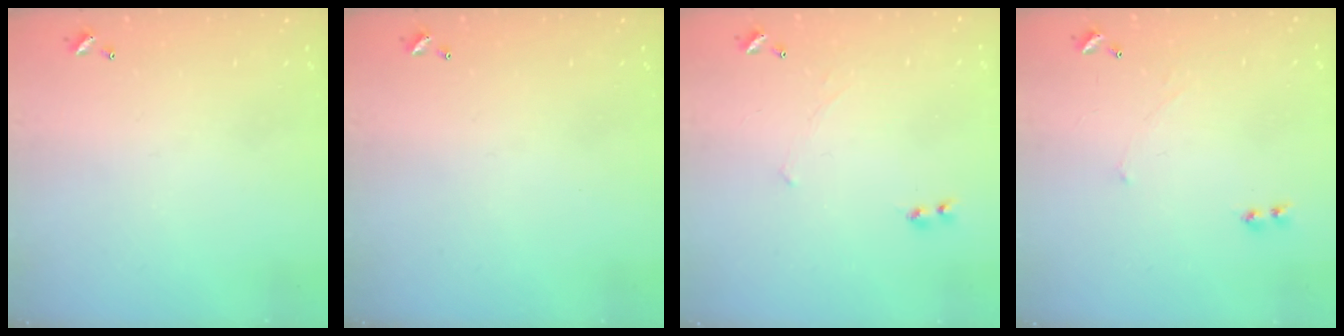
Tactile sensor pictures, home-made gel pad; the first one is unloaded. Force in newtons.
{"total": 0.0}
{"total": 2.3, "press": 2.3, "slide": 0.2}
{"total": 2.4, "press": 2.3, "slide": 0.5}